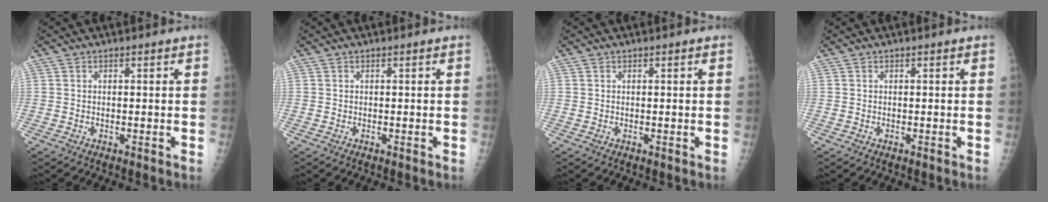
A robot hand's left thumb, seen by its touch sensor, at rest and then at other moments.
{"total": 0.0}
{"total": 0.0}
{"total": 0.0}